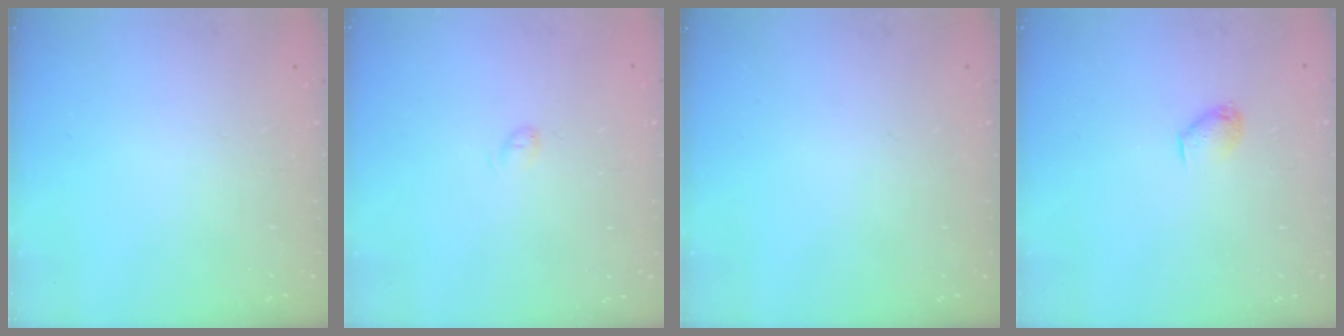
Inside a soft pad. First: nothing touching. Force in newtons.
{"total": 3.9, "press": 3.8, "slide": 0.7}
{"total": 0.0}
{"total": 5.4, "press": 5.3, "slide": 0.7}